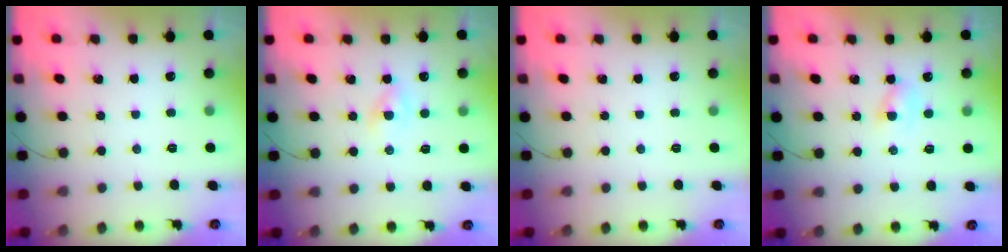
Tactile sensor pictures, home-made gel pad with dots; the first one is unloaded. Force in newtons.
{"total": 1.9, "press": 1.7, "slide": 0.8}
{"total": 0.0}
{"total": 1.7, "press": 1.5, "slide": 0.8}